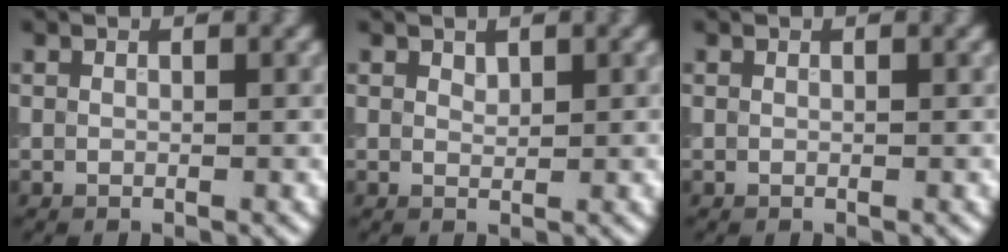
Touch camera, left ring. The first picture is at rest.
{"total": 0.7, "force": [0.6, 0.3, 0.2], "torque": [-0.003, -0.001, 0.013]}
{"total": 0.0}